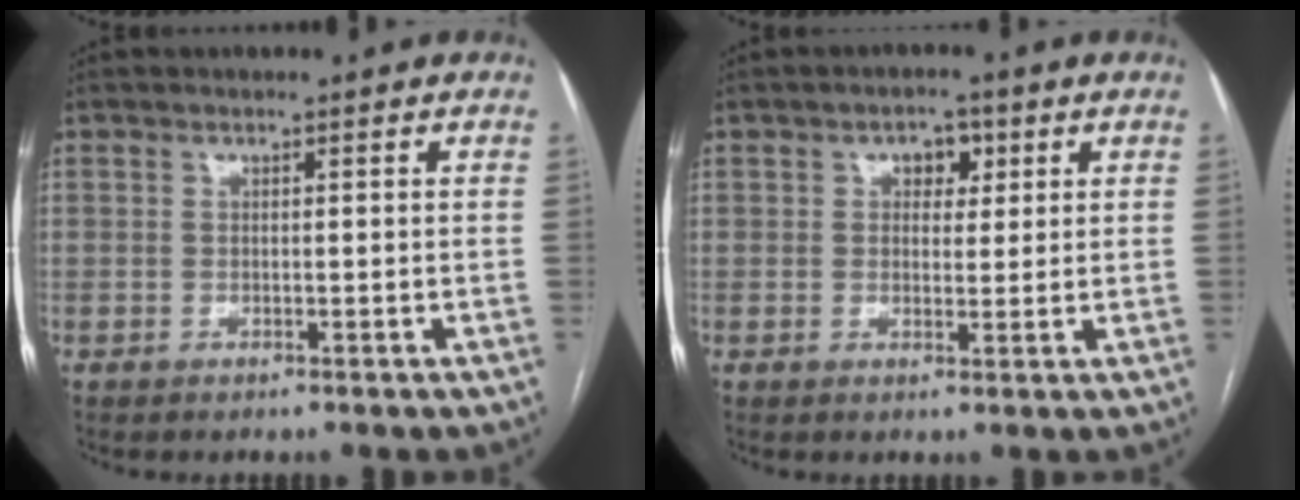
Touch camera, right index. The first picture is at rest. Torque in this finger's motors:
{"motor_torque": [0.06, 0.03, 0.01, 0.01]}